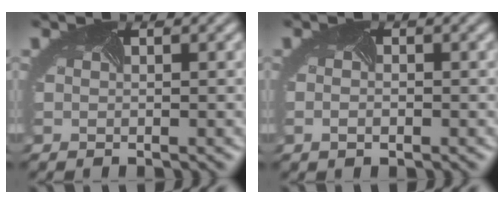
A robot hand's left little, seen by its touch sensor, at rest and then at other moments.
{"total": 1.1, "force": [-0.4, 0.7, 0.7], "torque": [-0.014, -0.005, -0.005]}